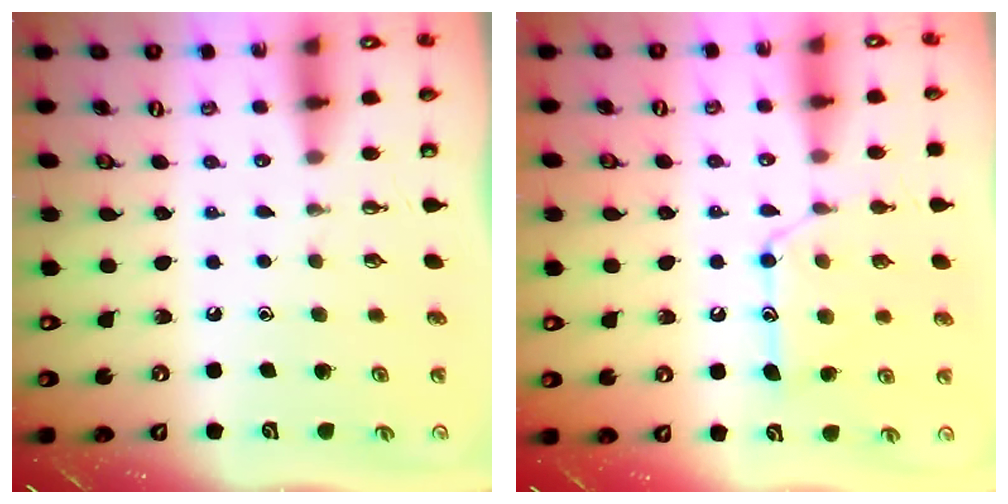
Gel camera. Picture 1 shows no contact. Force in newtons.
{"total": 13.5, "press": 13.5, "slide": 0.8}